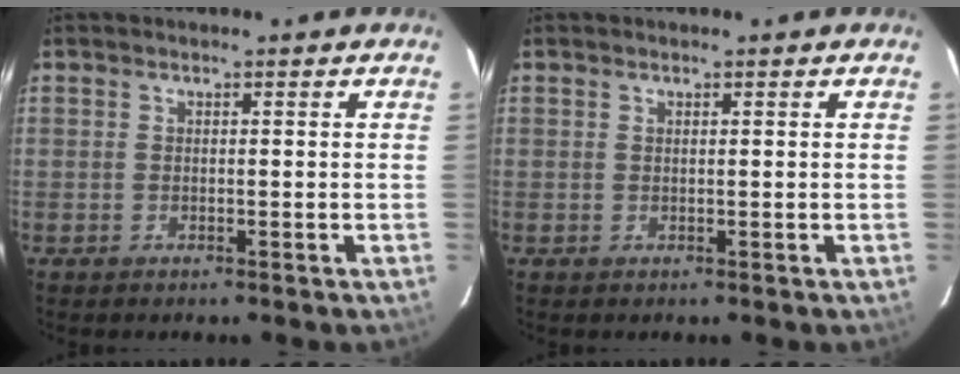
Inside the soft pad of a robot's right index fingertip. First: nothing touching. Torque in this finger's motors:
{"motor_torque": [0.01, -0.05, -0.04, 0.01]}